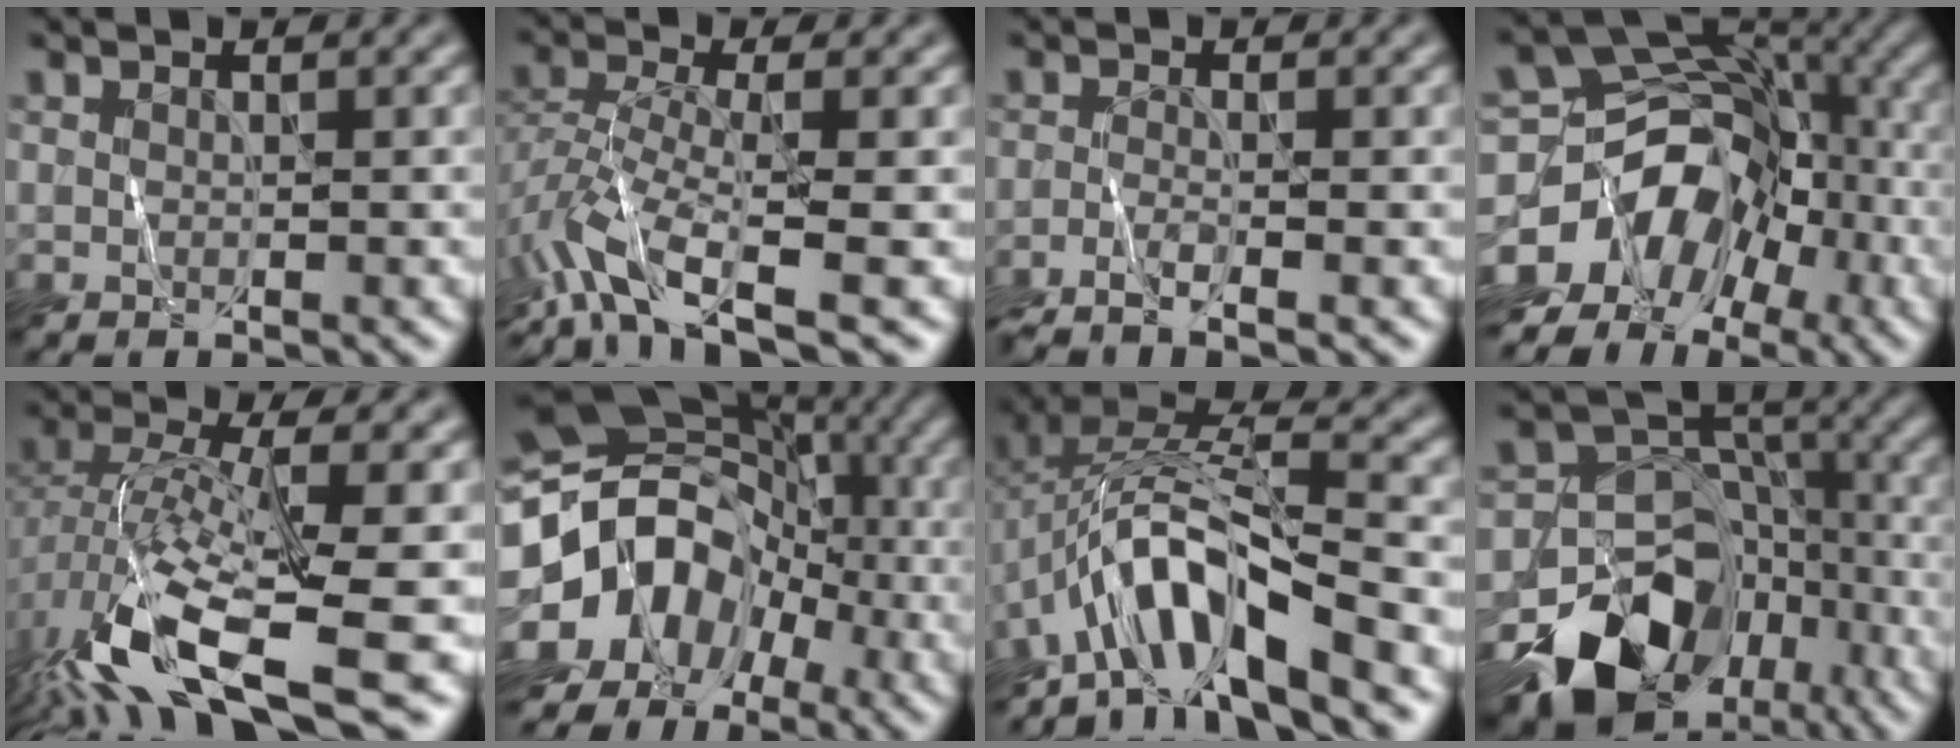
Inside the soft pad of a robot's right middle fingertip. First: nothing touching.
{"total": 6.7, "force": [-3.8, 2.5, 4.9], "torque": [-0.104, -0.003, -0.081]}
{"total": 3.0, "force": [-2.3, 0.0, 1.9], "torque": [-0.042, -0.004, -0.046]}
{"total": 12.0, "force": [-7.0, 8.5, 4.7], "torque": [-0.082, 0.001, -0.118]}
{"total": 12.5, "force": [-6.0, 4.0, 10.2], "torque": [-0.218, -0.016, -0.108]}
{"total": 14.0, "force": [-5.3, 11.4, 6.1], "torque": [-0.116, -0.005, -0.109]}
{"total": 8.7, "force": [-4.4, 2.5, 7.1], "torque": [-0.128, 0.017, -0.086]}
{"total": 15.0, "force": [-9.5, 10.1, 5.8], "torque": [-0.116, -0.011, -0.148]}